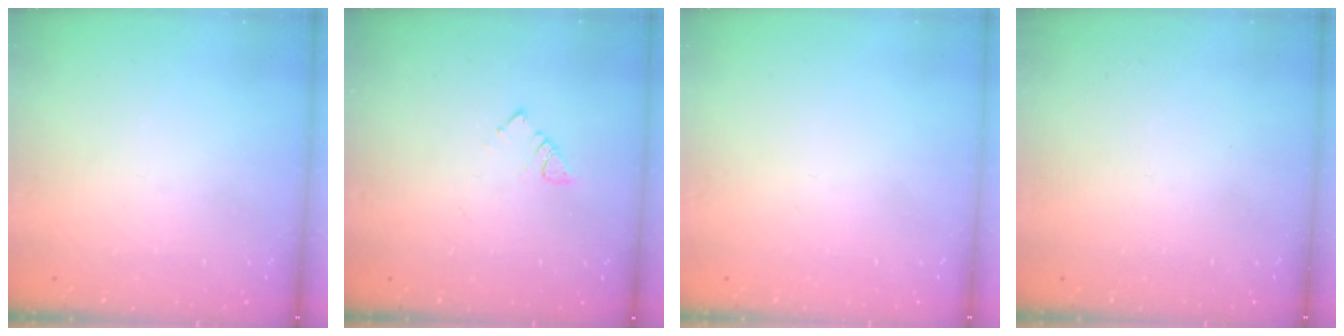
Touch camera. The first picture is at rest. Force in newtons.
{"total": 2.9, "press": 2.9, "slide": 0.5}
{"total": 1.8, "press": 1.7, "slide": 0.1}
{"total": 1.6, "press": 1.6, "slide": 0.1}